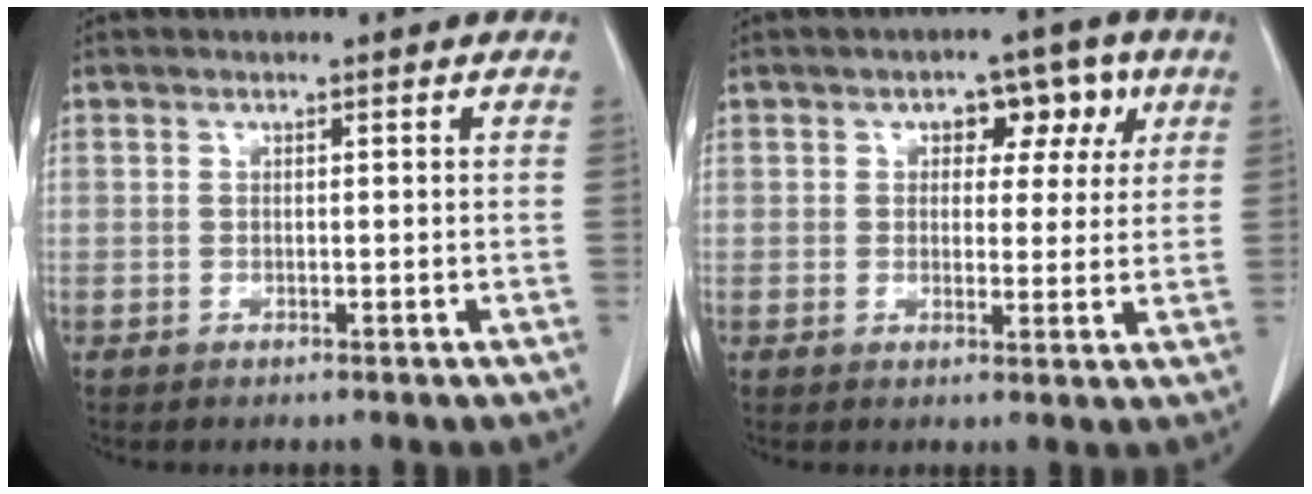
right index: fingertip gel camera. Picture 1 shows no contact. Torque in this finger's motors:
{"motor_torque": [0.11, 0.06, 0.07, 0.03]}